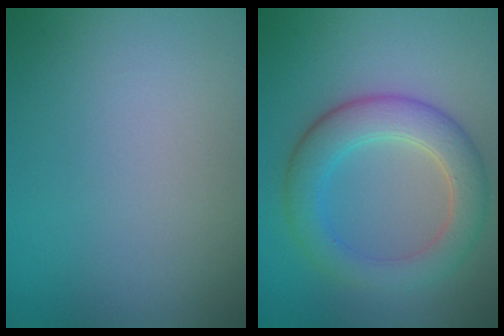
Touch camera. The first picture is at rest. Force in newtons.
{"total": 5.3, "press": 5.3, "slide": 0.2}